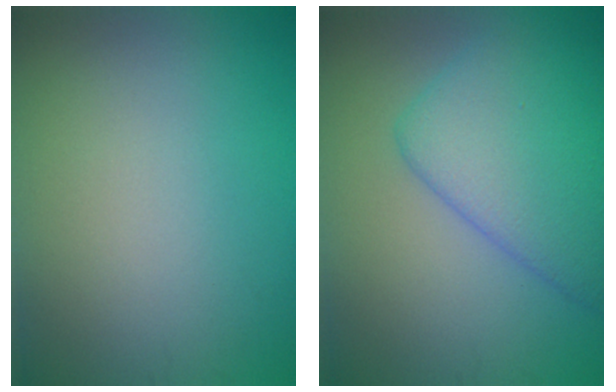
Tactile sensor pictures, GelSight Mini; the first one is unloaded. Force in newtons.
{"total": 7.5, "press": 7.5, "slide": 0.3}